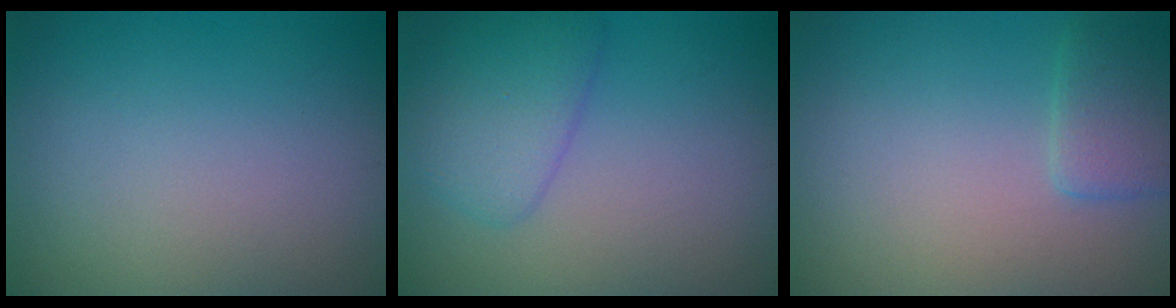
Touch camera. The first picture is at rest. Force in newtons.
{"total": 3.4, "press": 3.4, "slide": 0.1}
{"total": 2.4, "press": 2.3, "slide": 0.2}